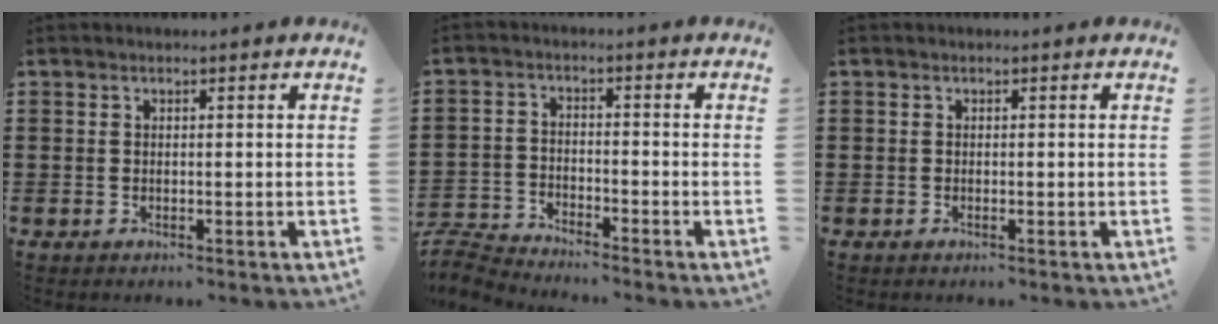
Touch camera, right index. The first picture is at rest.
{"total": 3.9, "force": [-3.9, 0.2, 0.1], "torque": [-0.022, -0.004, -0.087]}
{"total": 0.0}